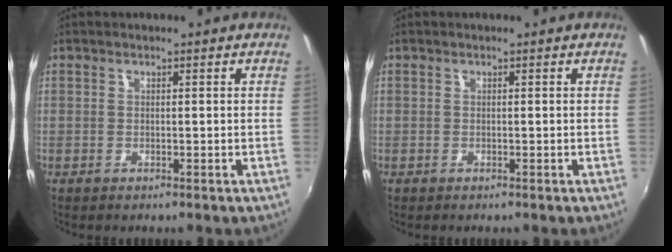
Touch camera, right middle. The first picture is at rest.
{"total": 0.0}